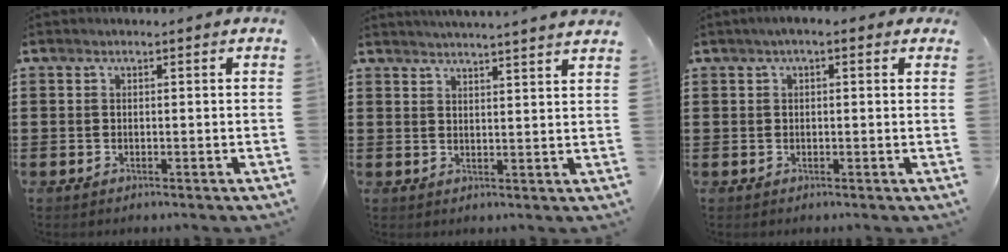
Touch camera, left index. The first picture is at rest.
{"total": 3.1, "force": [3.0, -0.8, 0.3], "torque": [-0.013, -0.015, 0.053]}
{"total": 1.8, "force": [0.5, 0.6, 1.6], "torque": [-0.031, 0.007, 0.008]}